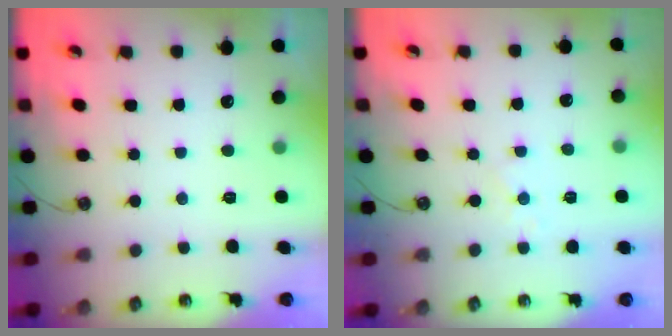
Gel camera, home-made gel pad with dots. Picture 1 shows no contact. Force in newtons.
{"total": 4.6, "press": 4.6, "slide": 0.6}